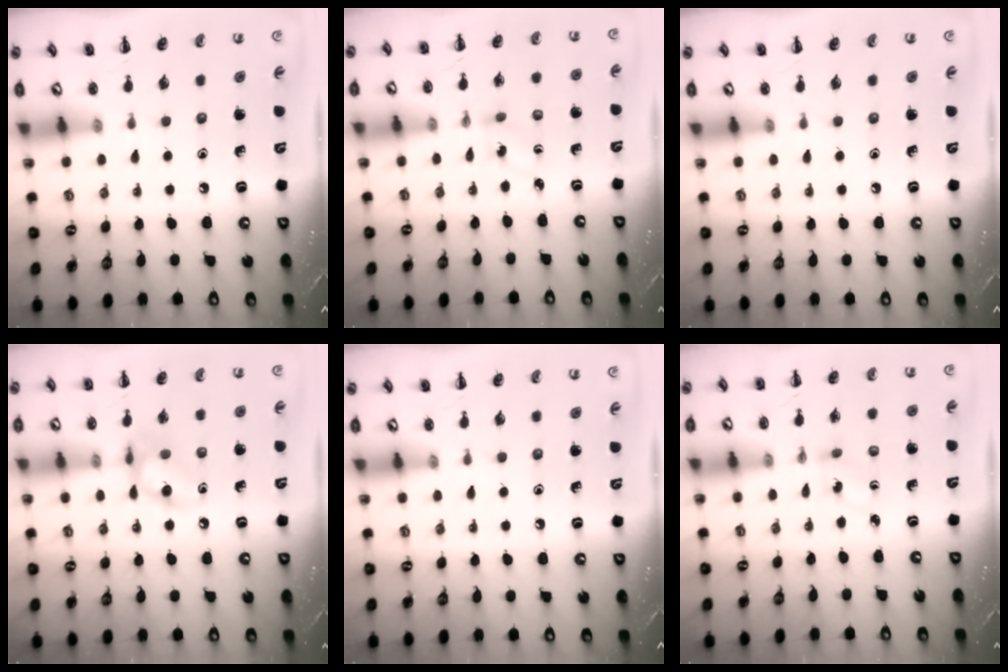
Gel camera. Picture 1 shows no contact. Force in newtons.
{"total": 0.9, "press": 0.7, "slide": 0.5}
{"total": 0.0}
{"total": 8.7, "press": 8.7, "slide": 0.6}
{"total": 0.0}
{"total": 0.9, "press": 0.7, "slide": 0.5}